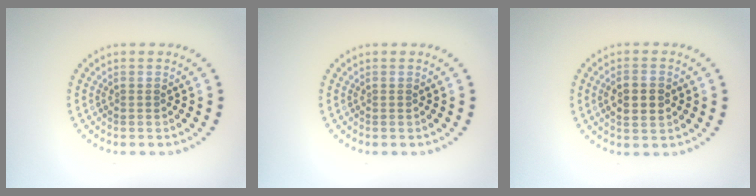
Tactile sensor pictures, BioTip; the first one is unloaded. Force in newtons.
{"total": 0.0}
{"total": 3.0, "press": 3.0, "slide": 0.3}